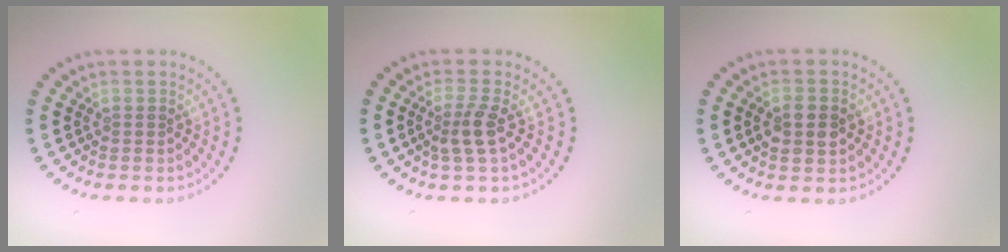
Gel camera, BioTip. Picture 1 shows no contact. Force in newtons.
{"total": 2.2, "press": 1.8, "slide": 1.3}
{"total": 2.7, "press": 2.7, "slide": 0.2}